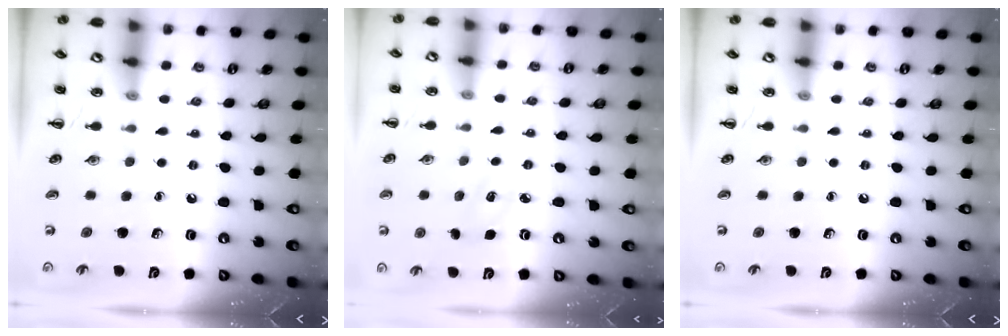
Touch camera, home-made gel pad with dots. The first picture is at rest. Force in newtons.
{"total": 4.2, "press": 4.0, "slide": 1.3}
{"total": 0.0}